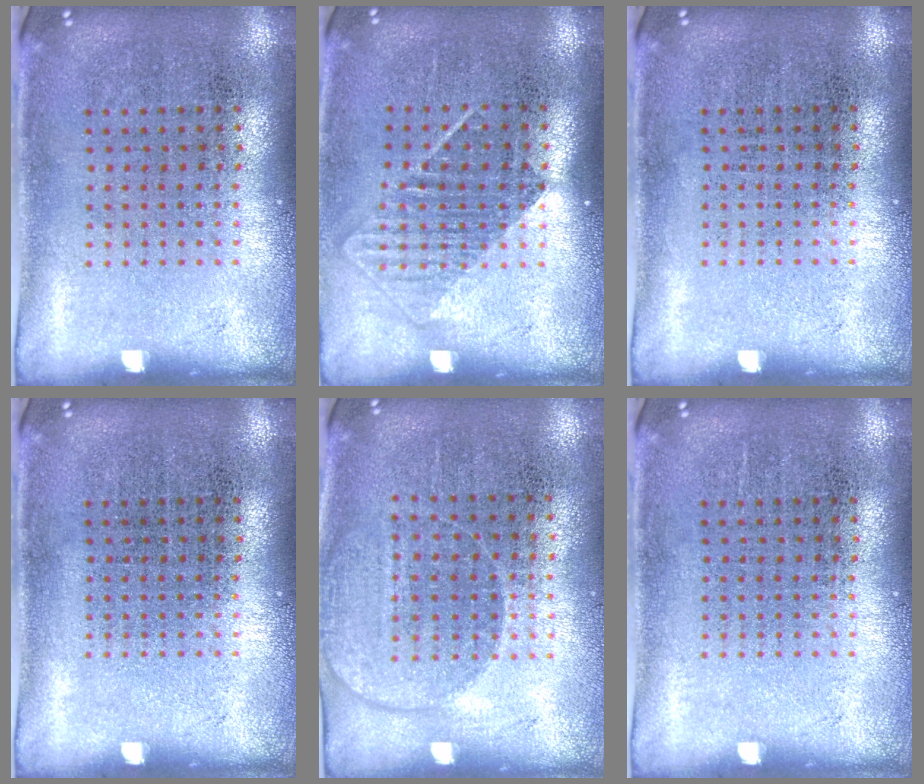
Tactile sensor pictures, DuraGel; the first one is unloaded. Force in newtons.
{"total": 1.4, "press": 1.1, "slide": 0.9}
{"total": 0.0}
{"total": 0.0}
{"total": 1.4, "press": 1.3, "slide": 0.5}
{"total": 0.0}